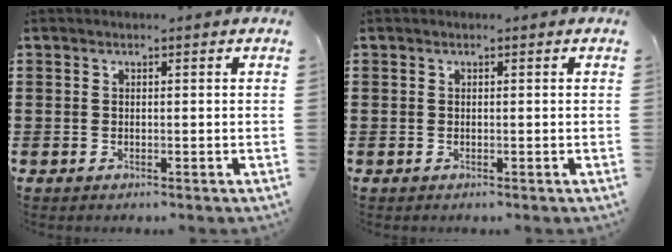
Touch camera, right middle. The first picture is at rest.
{"total": 0.0}